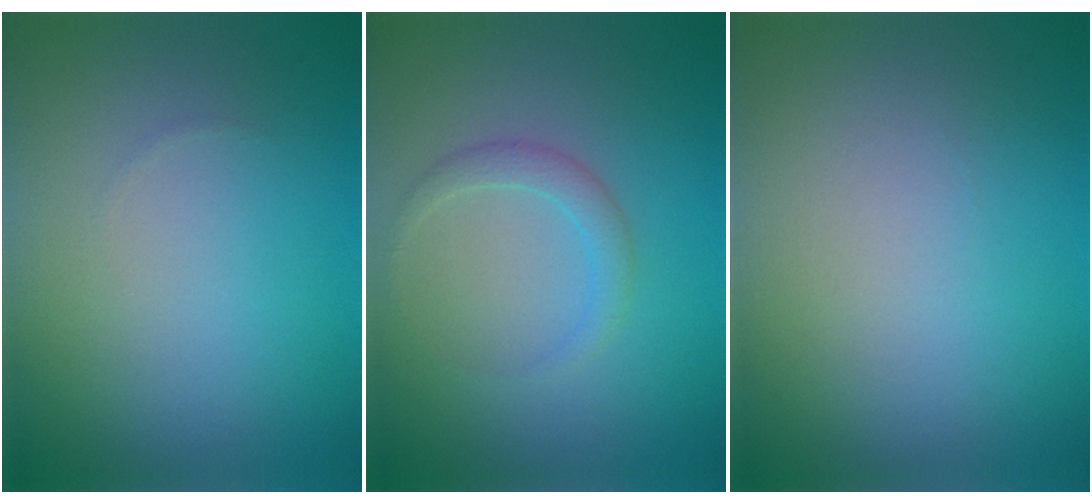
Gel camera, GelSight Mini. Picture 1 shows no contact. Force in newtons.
{"total": 1.5, "press": 1.5, "slide": 0.1}
{"total": 0.0}